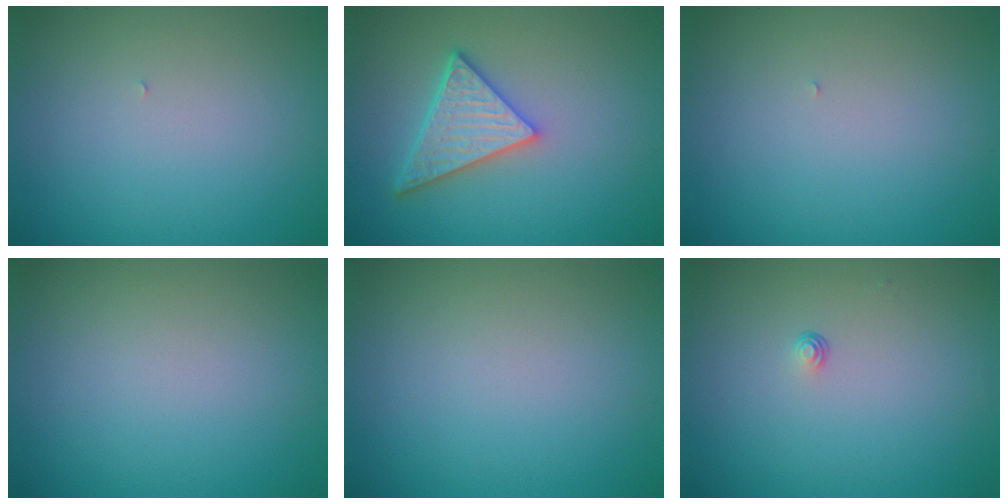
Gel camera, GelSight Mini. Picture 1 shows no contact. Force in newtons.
{"total": 4.7, "press": 4.2, "slide": 2.2}
{"total": 0.0}
{"total": 0.0}
{"total": 0.0}
{"total": 0.6, "press": 0.3, "slide": 0.5}